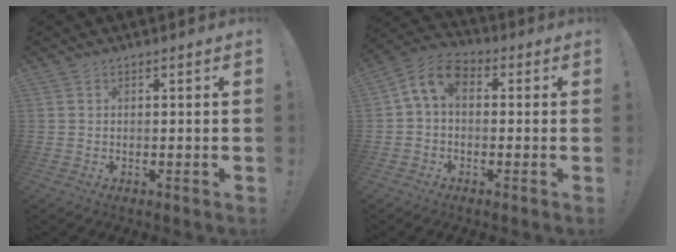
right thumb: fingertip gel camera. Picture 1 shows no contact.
{"total": 8.0, "force": [1.4, 5.1, 6.0], "torque": [-0.127, 0.008, 0.031]}